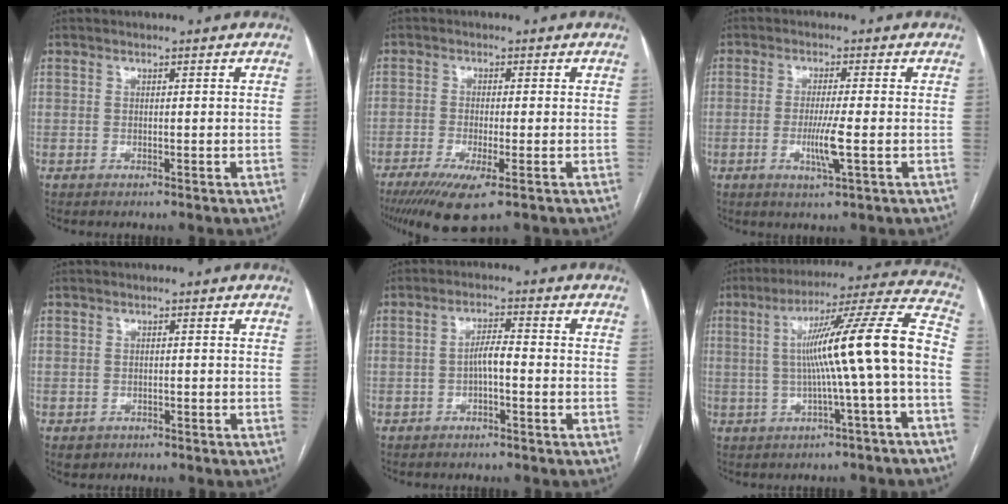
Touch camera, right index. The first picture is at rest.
{"total": 7.8, "force": [-4.6, 0.9, 6.2], "torque": [-0.106, -0.021, -0.074]}
{"total": 4.9, "force": [-1.2, -0.2, 4.8], "torque": [-0.095, -0.012, -0.022]}
{"total": 1.8, "force": [-0.9, 1.5, 0.2], "torque": [-0.004, 0.004, -0.008]}
{"total": 3.2, "force": [-0.8, 0.6, 3.0], "torque": [-0.051, 0.007, -0.013]}
{"total": 15.5, "force": [-1.5, -1.2, 15.4], "torque": [-0.230, 0.024, -0.025]}